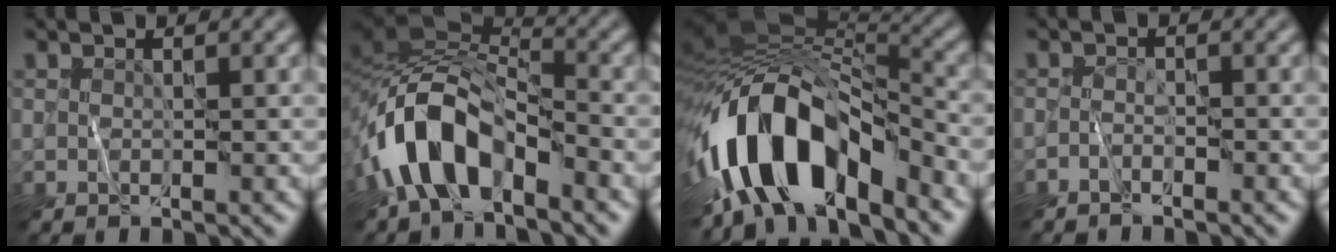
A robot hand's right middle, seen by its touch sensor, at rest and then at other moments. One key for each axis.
{"total": 9.6, "fx": -4.4, "fy": 5.1, "fz": 6.9, "tx": -0.122, "ty": 0.011, "tz": -0.088}
{"total": 13.4, "fx": -5.9, "fy": 6.8, "fz": 10.0, "tx": -0.173, "ty": -0.001, "tz": -0.104}
{"total": 1.1, "fx": -1.0, "fy": 0.1, "fz": 0.4, "tx": -0.006, "ty": 0.006, "tz": -0.023}